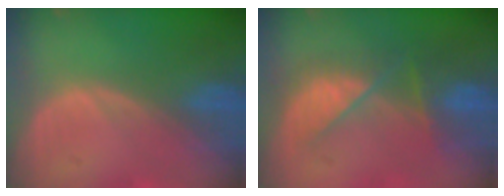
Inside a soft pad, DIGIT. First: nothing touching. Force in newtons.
{"total": 7.6, "press": 7.3, "slide": 2.0}